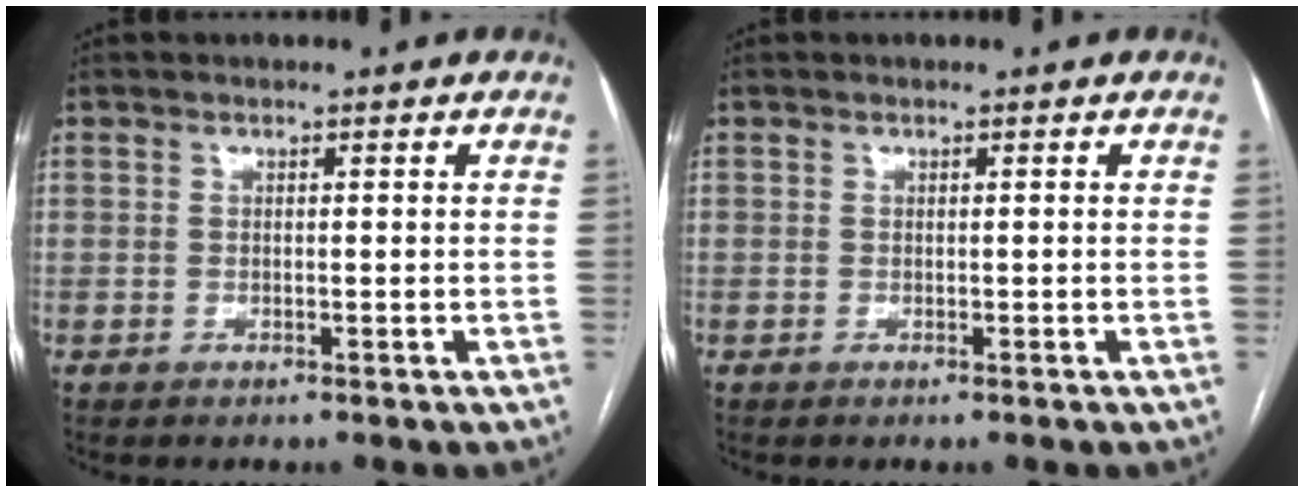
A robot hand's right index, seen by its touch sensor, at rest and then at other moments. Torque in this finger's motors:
{"motor_torque": [0.05, 0.07, -0.03, 0.01]}